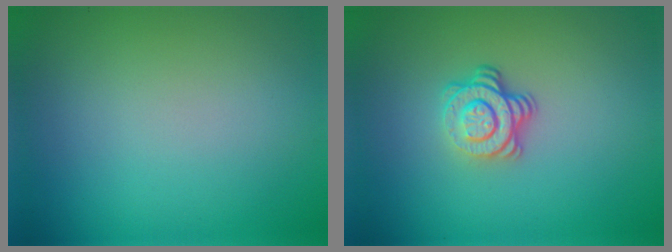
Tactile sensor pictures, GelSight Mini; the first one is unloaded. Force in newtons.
{"total": 3.7, "press": 2.6, "slide": 2.7}